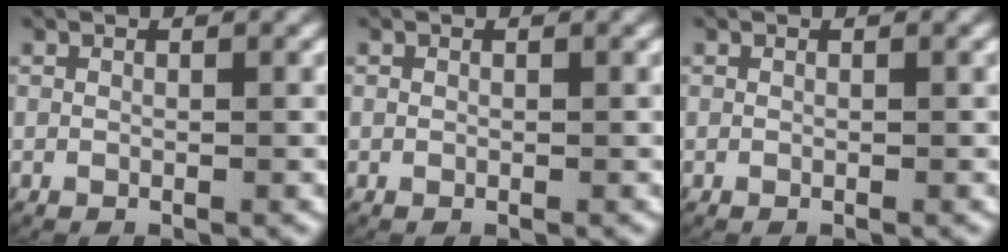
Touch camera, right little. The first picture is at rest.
{"total": 0.0}
{"total": 0.0}